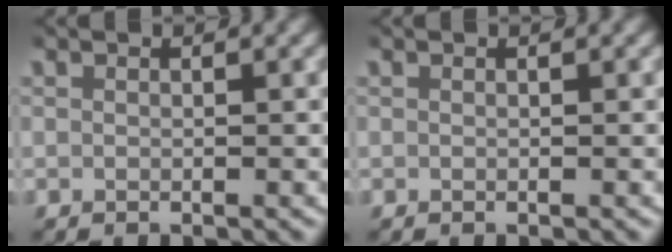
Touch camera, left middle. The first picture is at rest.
{"total": 0.0}